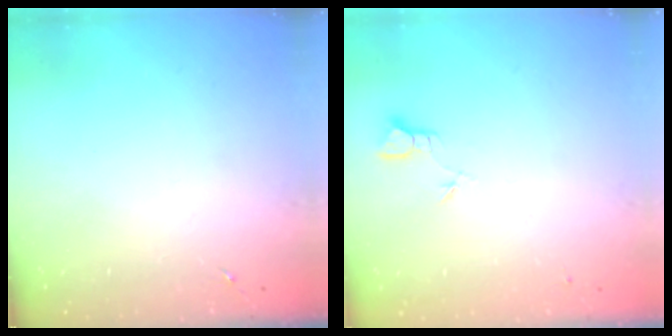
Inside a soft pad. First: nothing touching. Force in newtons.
{"total": 2.0, "press": 2.0, "slide": 0.1}